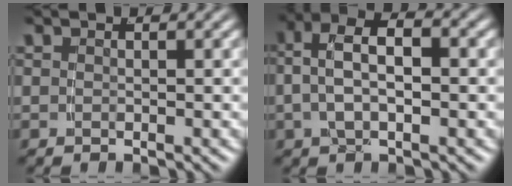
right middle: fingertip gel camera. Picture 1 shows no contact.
{"total": 6.6, "force": [1.1, 4.0, 5.1], "torque": [-0.089, 0.008, 0.009]}